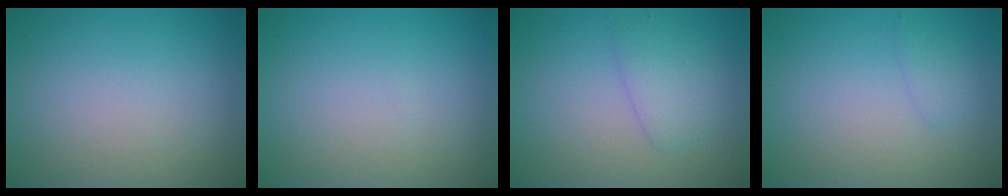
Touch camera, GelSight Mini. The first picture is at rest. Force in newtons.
{"total": 0.0}
{"total": 2.4, "press": 2.4, "slide": 0.1}
{"total": 1.0, "press": 0.9, "slide": 0.1}